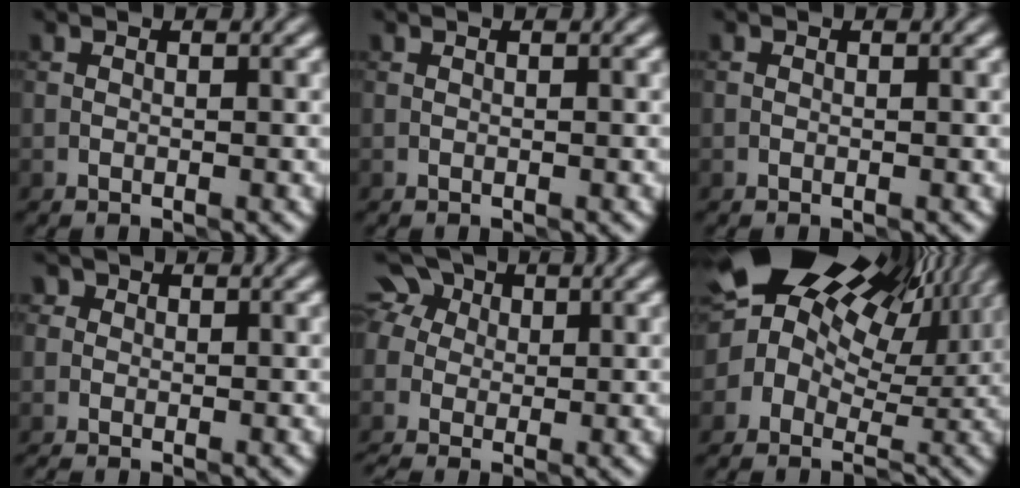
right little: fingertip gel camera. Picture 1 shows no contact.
{"total": 0.0}
{"total": 0.0}
{"total": 1.3, "force": [-0.2, 1.2, 0.3], "torque": [0.004, 0.009, -0.016]}
{"total": 5.1, "force": [0.5, 4.3, 2.8], "torque": [-0.065, 0.026, -0.006]}
{"total": 15.7, "force": [6.9, 10.4, 9.5], "torque": [-0.152, 0.041, 0.102]}